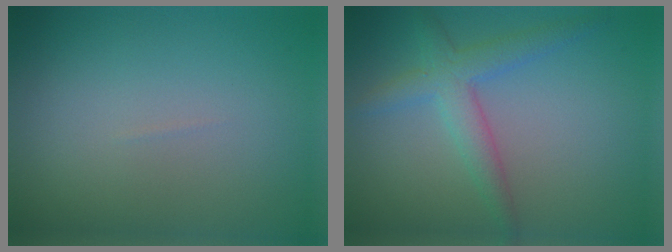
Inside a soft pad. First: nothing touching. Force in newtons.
{"total": 3.4, "press": 3.4, "slide": 0.1}